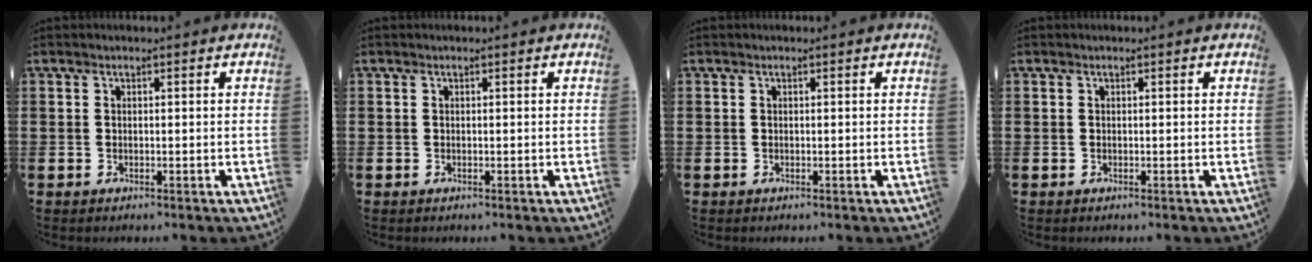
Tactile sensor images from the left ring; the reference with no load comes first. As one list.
[{"total": 0.0}, {"total": 0.0}, {"total": 0.0}]